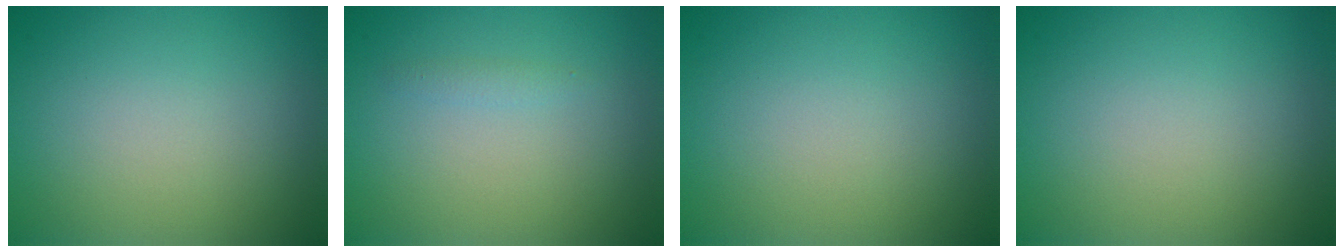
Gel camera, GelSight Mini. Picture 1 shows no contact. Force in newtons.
{"total": 0.7, "press": 0.7, "slide": 0.0}
{"total": 0.0}
{"total": 0.0}